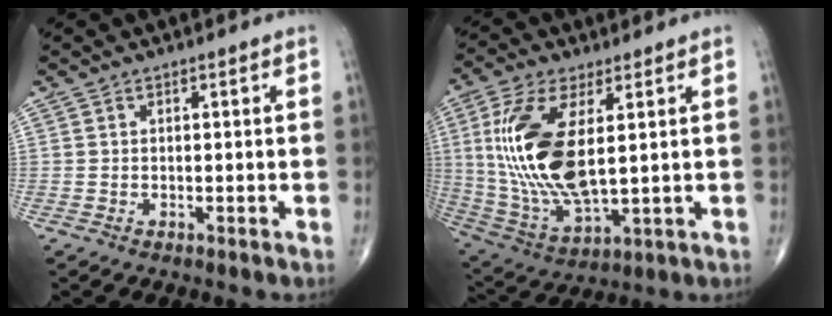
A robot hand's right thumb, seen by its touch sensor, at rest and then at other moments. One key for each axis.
{"total": 18.7, "fx": 3.1, "fy": 8.0, "fz": 16.5, "tx": -0.355, "ty": -0.020, "tz": 0.070}